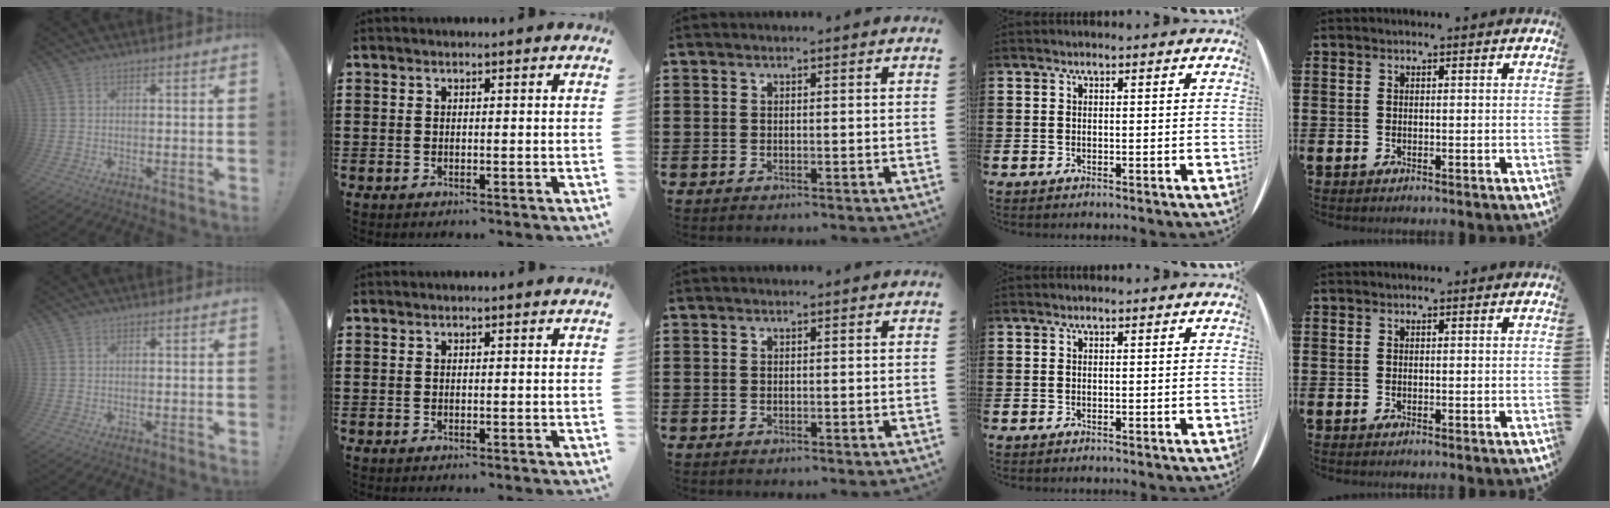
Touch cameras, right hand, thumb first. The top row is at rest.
{}